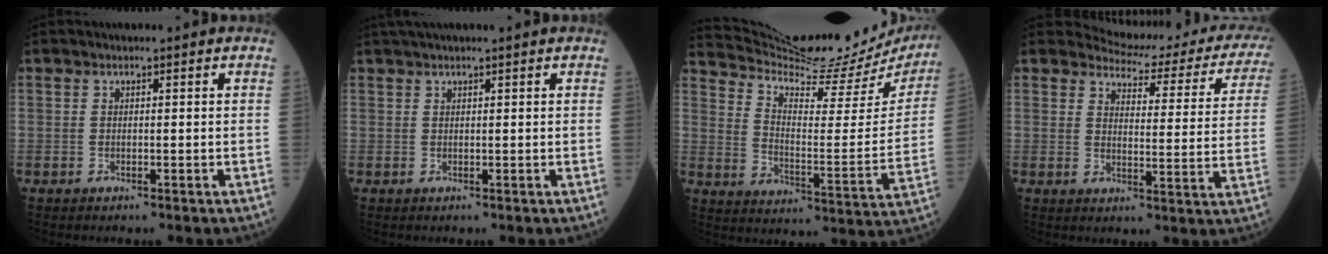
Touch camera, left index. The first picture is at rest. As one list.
[{"total": 2.5, "force": [2.1, -0.6, 1.2], "torque": [-0.020, 0.018, 0.043]}, {"total": 25.3, "force": [23.6, 4.0, 7.9], "torque": [-0.136, -0.060, 0.315]}, {"total": 17.3, "force": [16.6, 3.8, 3.1], "torque": [-0.014, -0.066, 0.168]}]